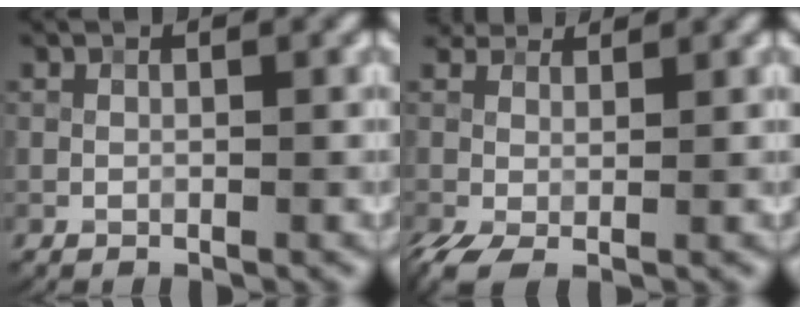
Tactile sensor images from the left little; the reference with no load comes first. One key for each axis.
{"total": 4.3, "fx": 0.9, "fy": 2.8, "fz": 3.1, "tx": -0.081, "ty": 0.002, "tz": 0.009}